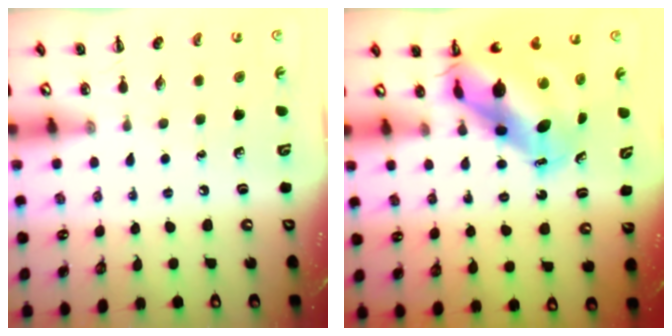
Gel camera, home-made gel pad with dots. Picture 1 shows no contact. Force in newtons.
{"total": 11.2, "press": 10.8, "slide": 3.0}